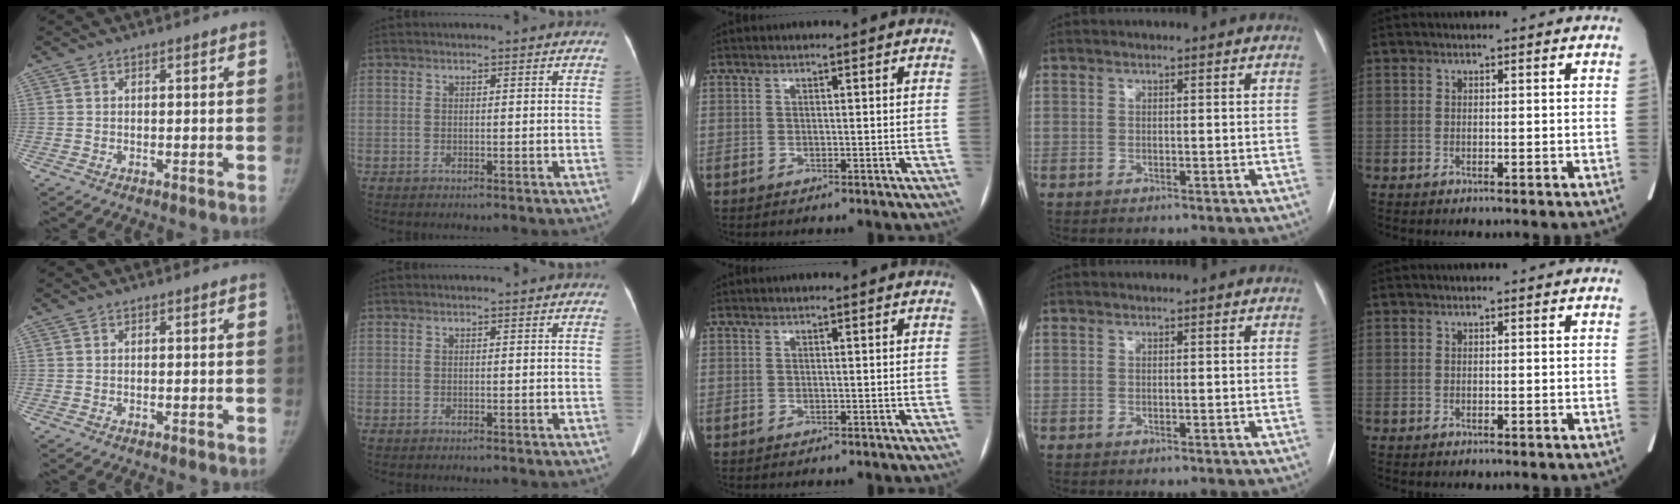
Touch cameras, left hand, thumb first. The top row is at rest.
{}